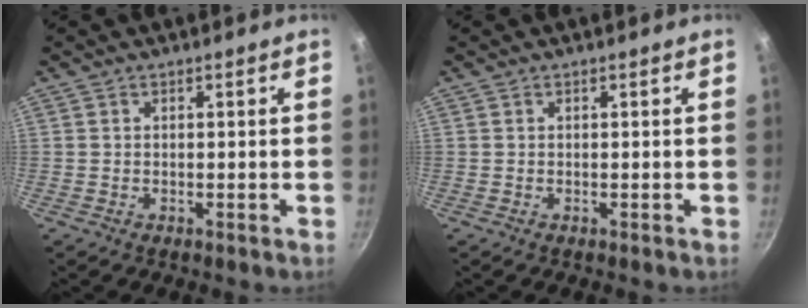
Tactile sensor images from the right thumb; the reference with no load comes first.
{"total": 0.0}